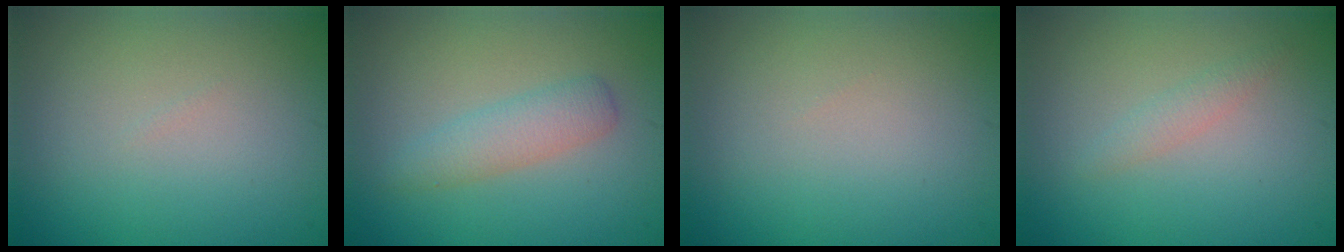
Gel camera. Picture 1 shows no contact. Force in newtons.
{"total": 2.4, "press": 2.4, "slide": 0.0}
{"total": 0.0}
{"total": 1.1, "press": 1.1, "slide": 0.0}